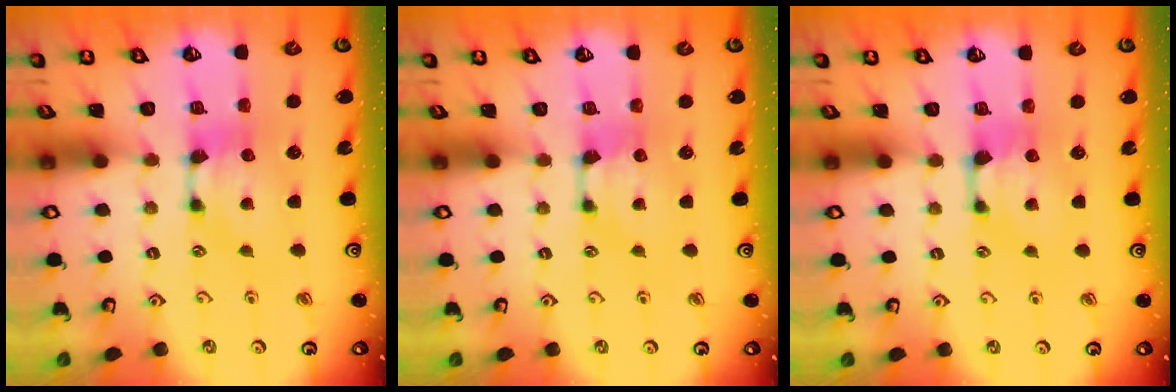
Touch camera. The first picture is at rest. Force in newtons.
{"total": 0.0}
{"total": 0.9, "press": 0.6, "slide": 0.7}